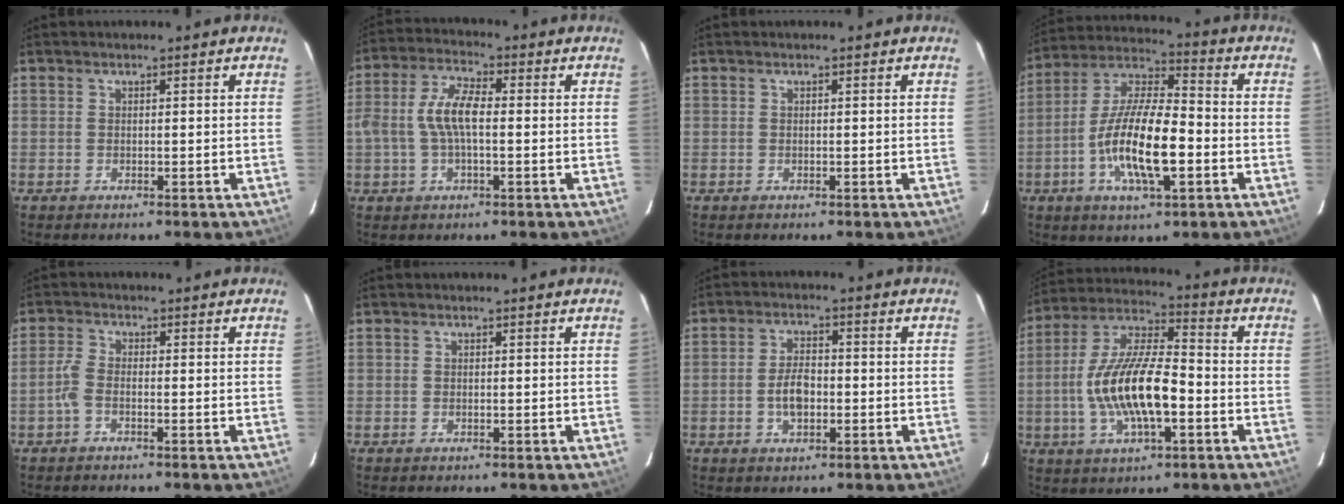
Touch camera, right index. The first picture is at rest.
{"total": 7.8, "force": [-0.4, 3.2, 7.1], "torque": [-0.146, 0.015, -0.010]}
{"total": 0.0}
{"total": 15.8, "force": [-4.3, 4.7, 14.5], "torque": [-0.286, -0.005, -0.084]}
{"total": 2.5, "force": [-1.3, 0.9, 1.9], "torque": [-0.052, 0.006, -0.030]}
{"total": 0.0}
{"total": 5.4, "force": [-1.3, 3.0, 4.3], "torque": [-0.085, 0.005, -0.018]}
{"total": 16.4, "force": [-3.6, 5.4, 15.0], "torque": [-0.296, 0.004, -0.068]}